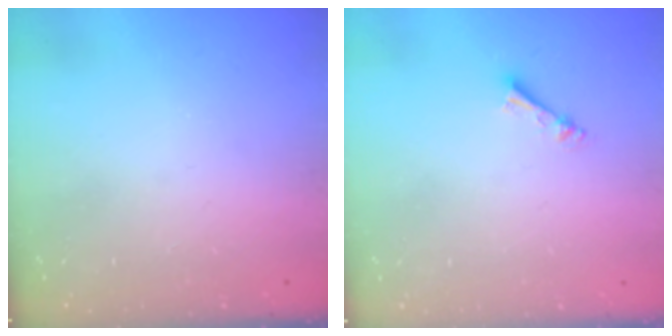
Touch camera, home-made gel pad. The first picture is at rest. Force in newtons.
{"total": 2.4, "press": 2.4, "slide": 0.4}